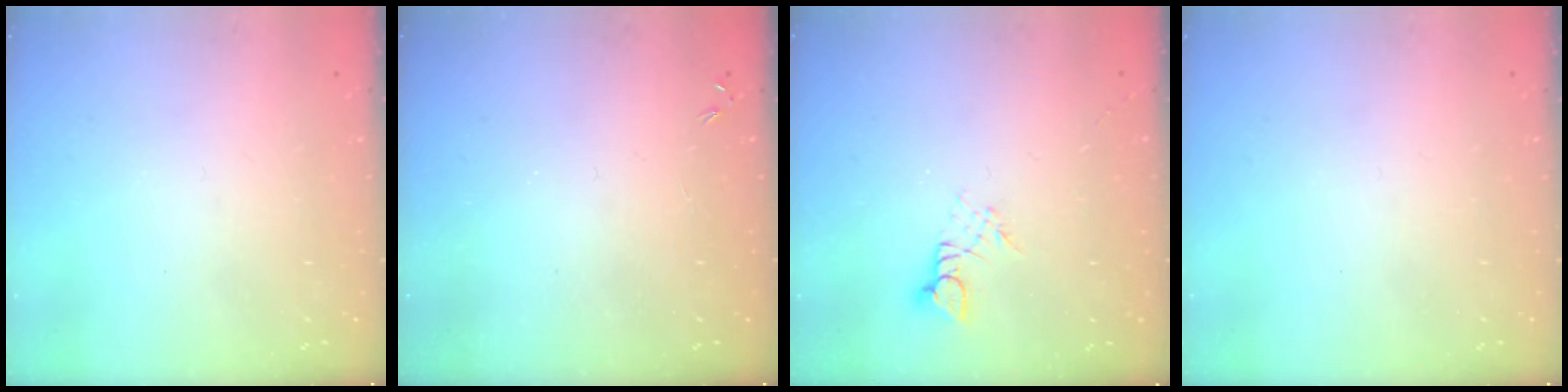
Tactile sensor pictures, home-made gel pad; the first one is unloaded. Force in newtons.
{"total": 0.0}
{"total": 2.6, "press": 2.6, "slide": 0.3}
{"total": 0.0}